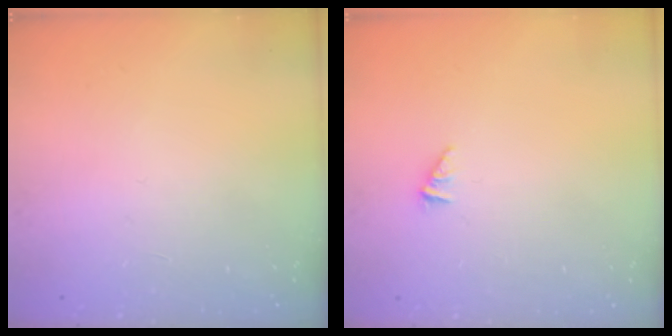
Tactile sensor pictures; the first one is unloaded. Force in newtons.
{"total": 1.2, "press": 1.1, "slide": 0.2}